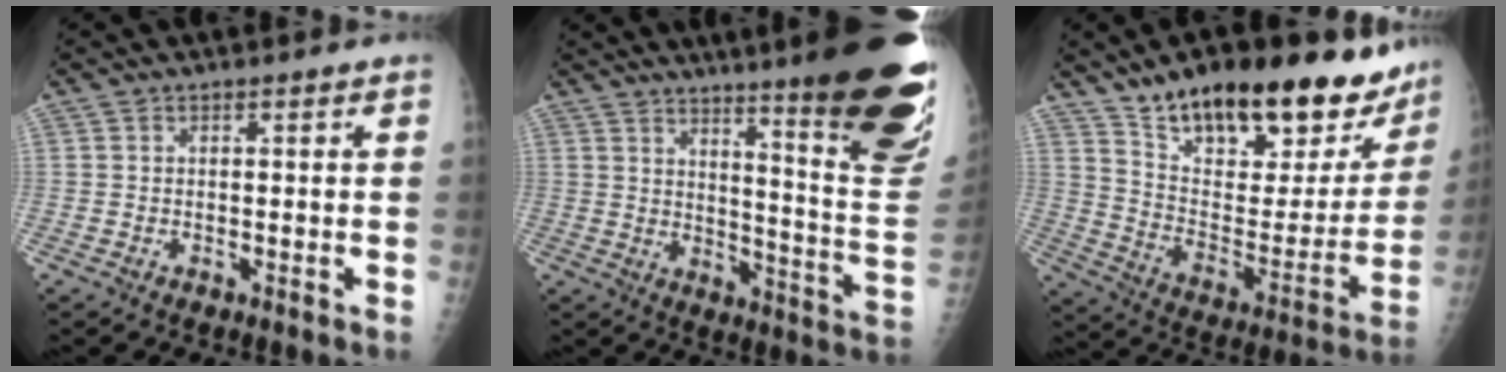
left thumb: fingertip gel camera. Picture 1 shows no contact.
{"total": 26.7, "force": [17.3, 3.3, 20.0], "torque": [-0.212, -0.108, 0.231]}
{"total": 29.1, "force": [21.5, 10.9, 16.4], "torque": [-0.210, -0.076, 0.323]}